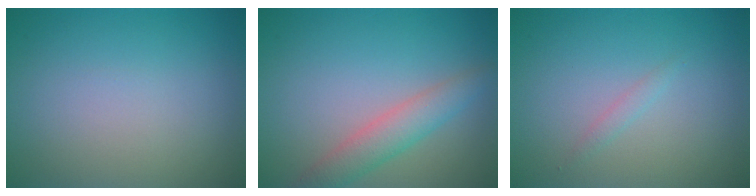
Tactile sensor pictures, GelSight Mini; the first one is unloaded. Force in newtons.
{"total": 3.2, "press": 3.2, "slide": 0.1}
{"total": 0.7, "press": 0.7, "slide": 0.1}